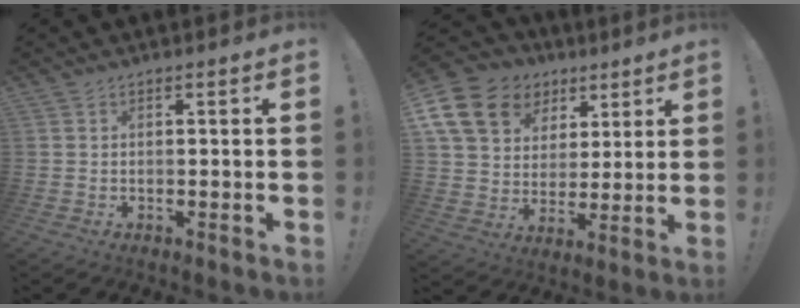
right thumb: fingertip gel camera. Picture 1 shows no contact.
{"total": 16.6, "force": [8.2, 12.3, 7.6], "torque": [-0.122, -0.039, 0.169]}